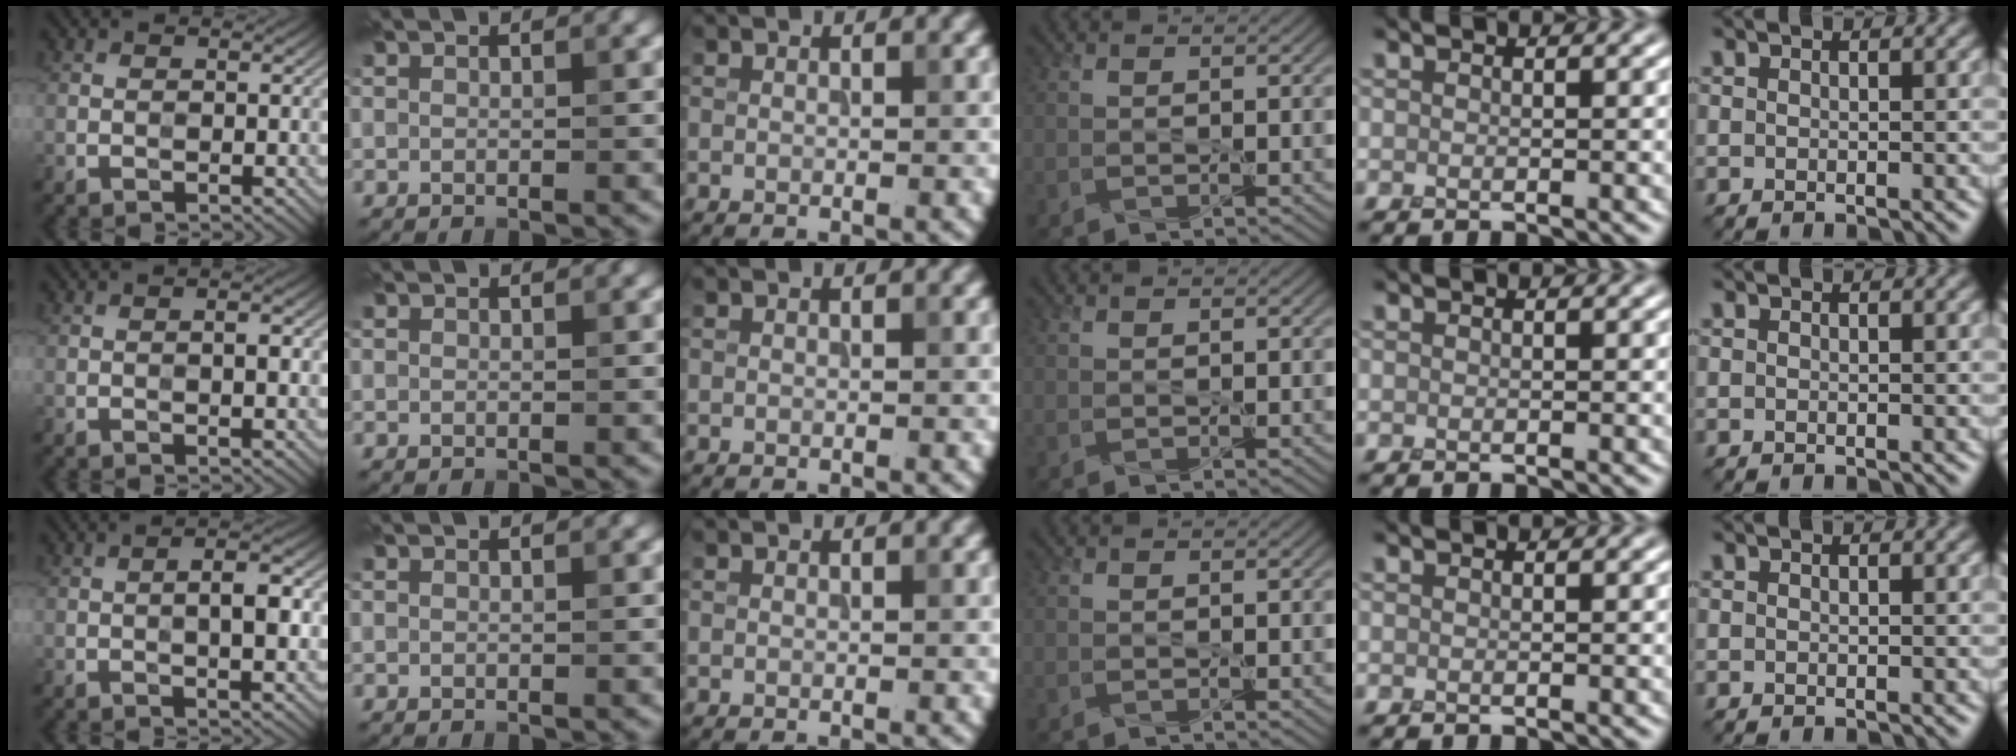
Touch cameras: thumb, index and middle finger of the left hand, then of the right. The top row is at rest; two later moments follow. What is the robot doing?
{"motion": "peel", "object": "bandage"}